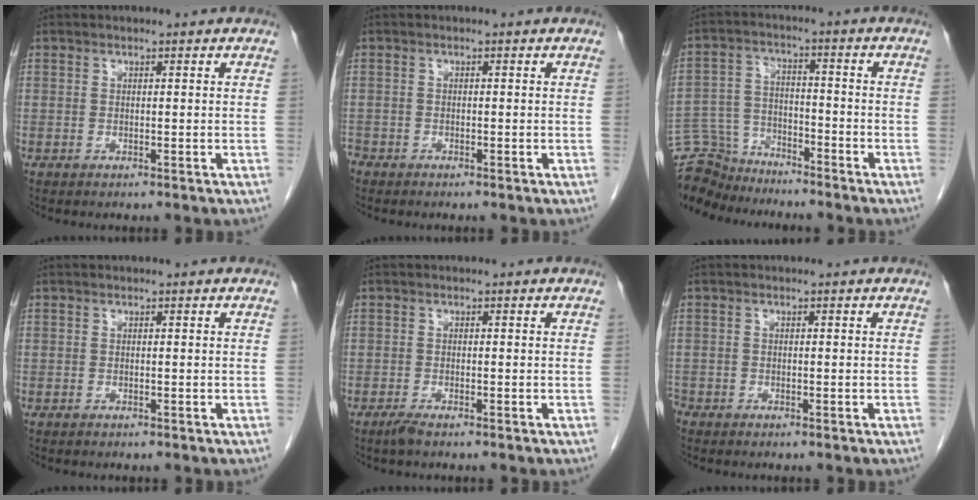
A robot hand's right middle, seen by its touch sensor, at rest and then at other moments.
{"total": 1.7, "force": [-1.4, 0.9, 0.3], "torque": [-0.012, -0.001, -0.026]}
{"total": 10.1, "force": [-9.6, 2.9, 0.0], "torque": [-0.009, 0.022, -0.179]}
{"total": 0.0}
{"total": 1.3, "force": [-1.0, 0.1, 0.8], "torque": [-0.019, -0.004, -0.016]}
{"total": 1.3, "force": [-1.1, 0.6, 0.2], "torque": [-0.009, -0.001, -0.020]}